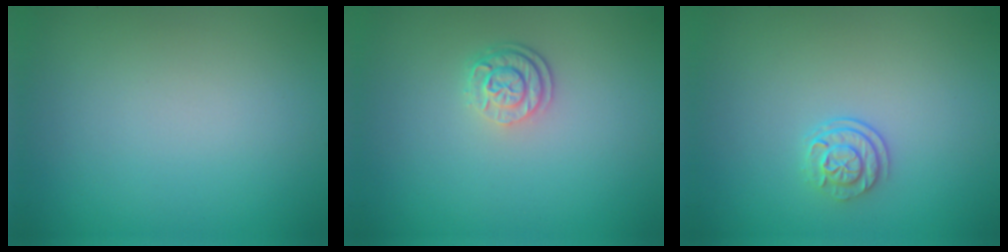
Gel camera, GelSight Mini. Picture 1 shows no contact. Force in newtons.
{"total": 2.5, "press": 1.9, "slide": 1.6}
{"total": 2.2, "press": 1.7, "slide": 1.4}